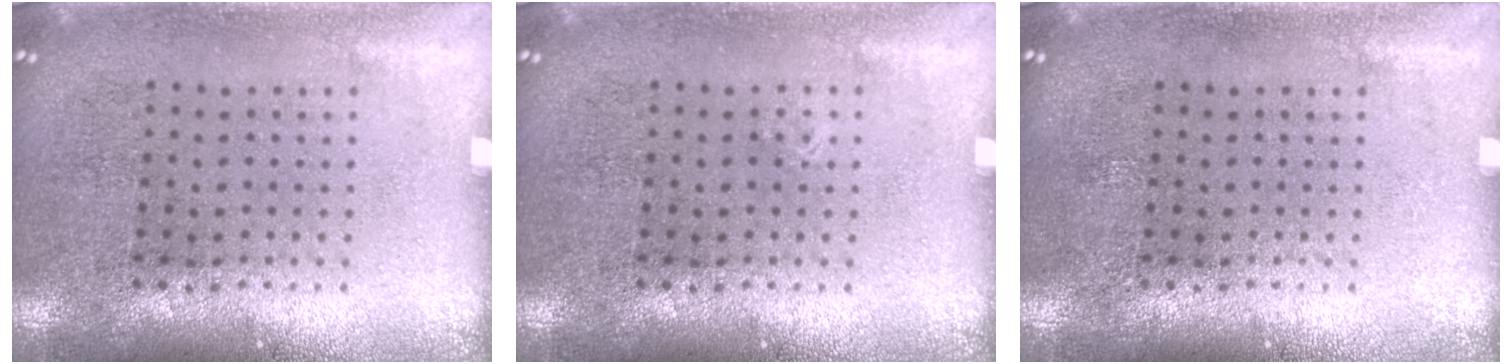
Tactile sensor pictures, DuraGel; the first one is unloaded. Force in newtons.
{"total": 0.0}
{"total": 0.0}